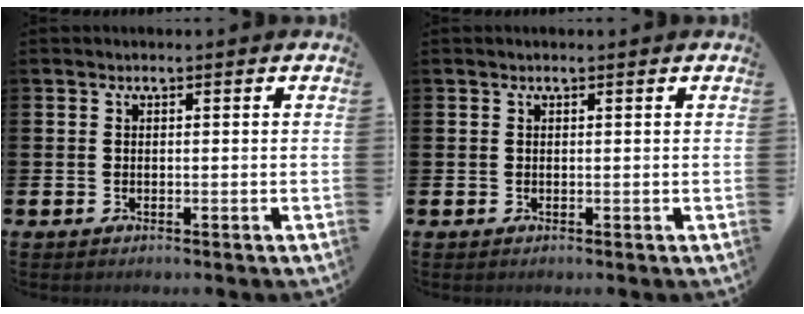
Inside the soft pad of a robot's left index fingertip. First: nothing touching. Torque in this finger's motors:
{"motor_torque": [0.23, -0.29, 0.15, 0.00]}